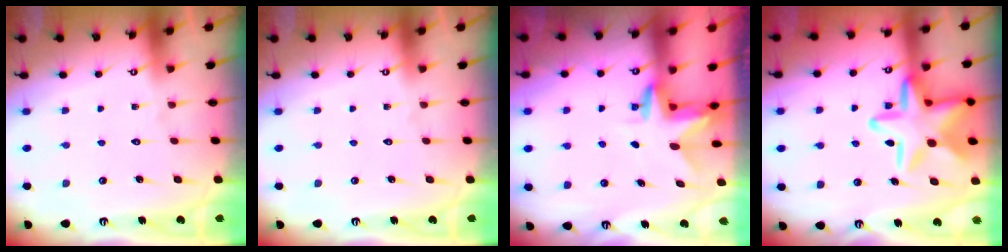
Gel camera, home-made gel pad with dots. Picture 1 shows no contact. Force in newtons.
{"total": 0.0}
{"total": 3.2, "press": 3.2, "slide": 0.2}
{"total": 19.7, "press": 19.7, "slide": 1.2}